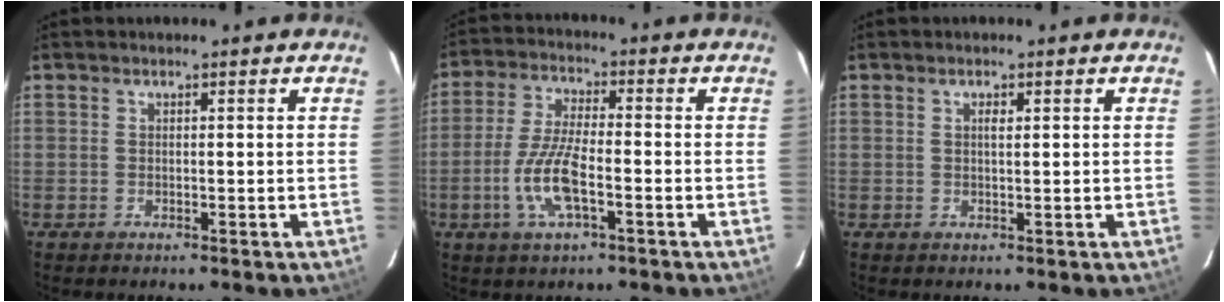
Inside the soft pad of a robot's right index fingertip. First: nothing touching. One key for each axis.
{"total": 9.5, "fx": -3.3, "fy": 2.5, "fz": 8.5, "tx": -0.181, "ty": -0.003, "tz": -0.066}
{"total": 1.3, "fx": 0.5, "fy": 0.4, "fz": 1.1, "tx": -0.017, "ty": 0.002, "tz": 0.008}